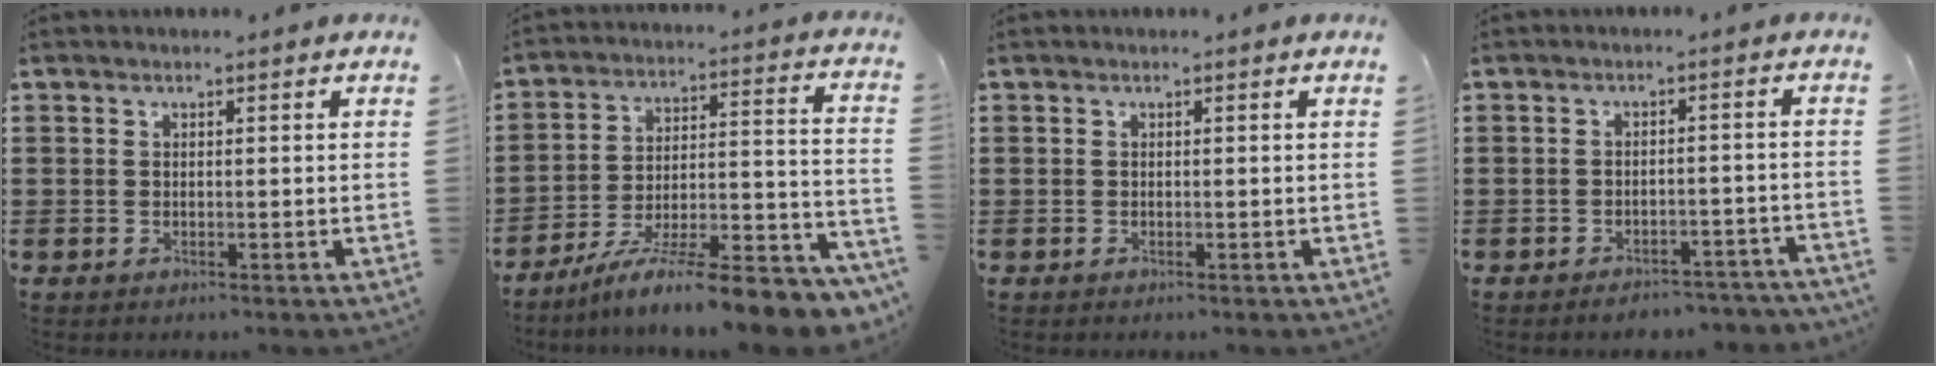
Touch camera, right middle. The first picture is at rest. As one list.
[{"total": 11.0, "force": [-9.0, 0.2, 6.3], "torque": [-0.091, 0.007, -0.167]}, {"total": 0.0}, {"total": 2.9, "force": [-2.9, 0.3, 0.3], "torque": [-0.008, 0.003, -0.059]}]